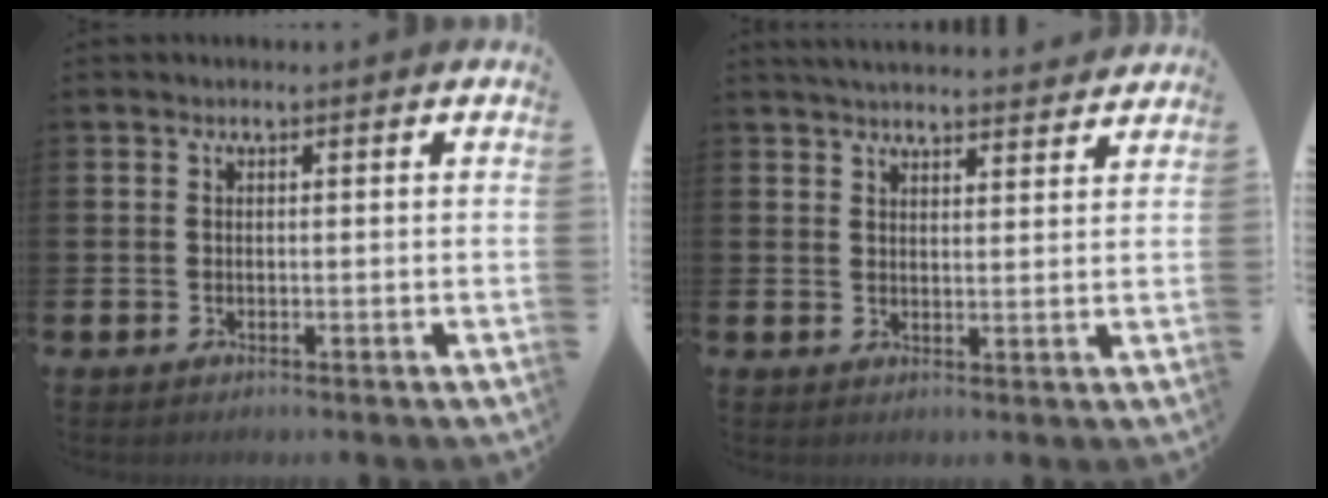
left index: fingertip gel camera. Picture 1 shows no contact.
{"total": 4.2, "force": [4.2, 0.2, 0.5], "torque": [-0.014, -0.024, 0.075]}